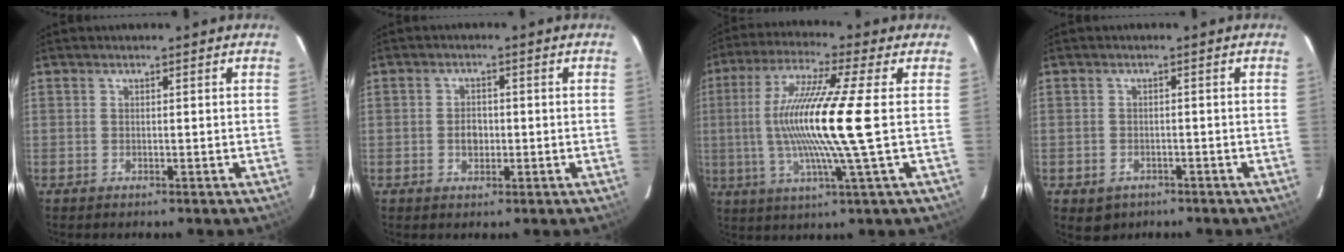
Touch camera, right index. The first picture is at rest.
{"total": 3.0, "force": [-0.5, 2.3, 1.8], "torque": [-0.031, 0.004, -0.008]}
{"total": 15.7, "force": [-0.4, -1.4, 15.6], "torque": [-0.293, -0.007, -0.009]}
{"total": 3.9, "force": [-2.0, 3.1, 1.2], "torque": [-0.031, -0.001, -0.021]}